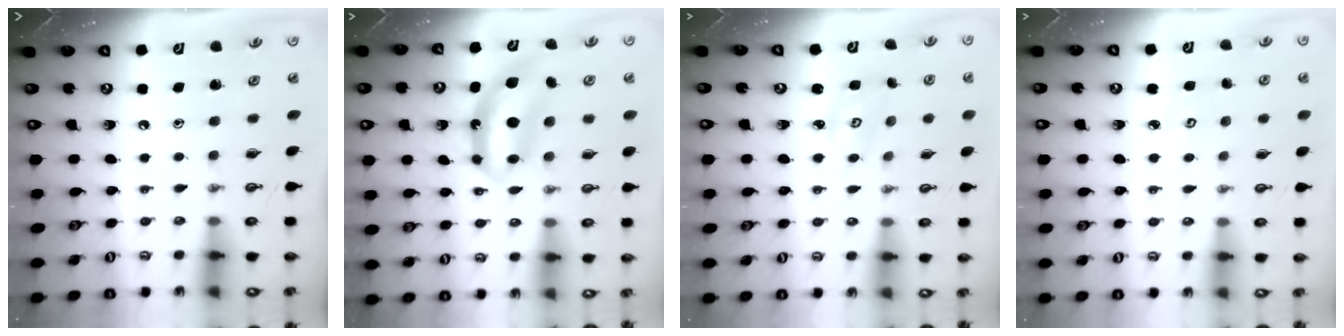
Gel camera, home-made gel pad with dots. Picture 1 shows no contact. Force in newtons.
{"total": 7.0, "press": 7.0, "slide": 0.2}
{"total": 3.0, "press": 3.0, "slide": 0.4}
{"total": 3.4, "press": 3.4, "slide": 0.3}